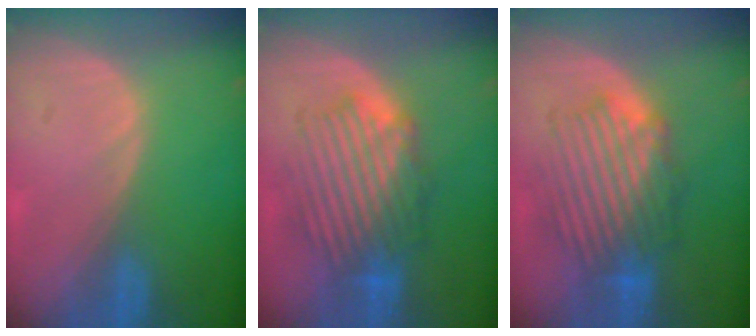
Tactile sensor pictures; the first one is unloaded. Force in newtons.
{"total": 8.7, "press": 8.5, "slide": 2.2}
{"total": 8.7, "press": 8.5, "slide": 2.2}